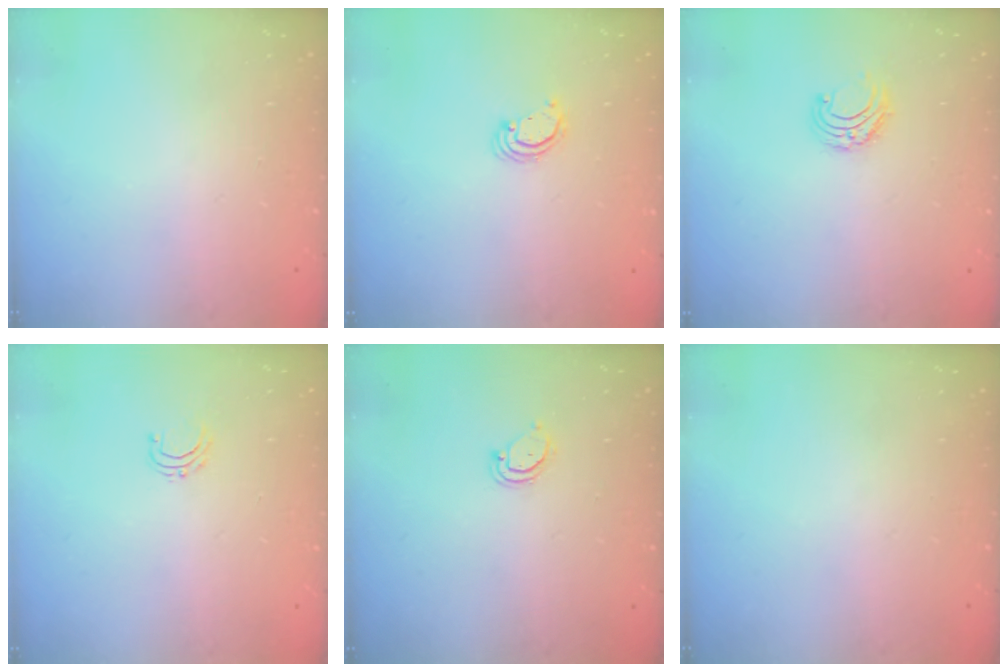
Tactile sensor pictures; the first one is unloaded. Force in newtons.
{"total": 2.2, "press": 2.2, "slide": 0.2}
{"total": 6.3, "press": 6.3, "slide": 0.5}
{"total": 4.0, "press": 4.0, "slide": 0.3}
{"total": 3.4, "press": 3.3, "slide": 0.5}
{"total": 0.0}